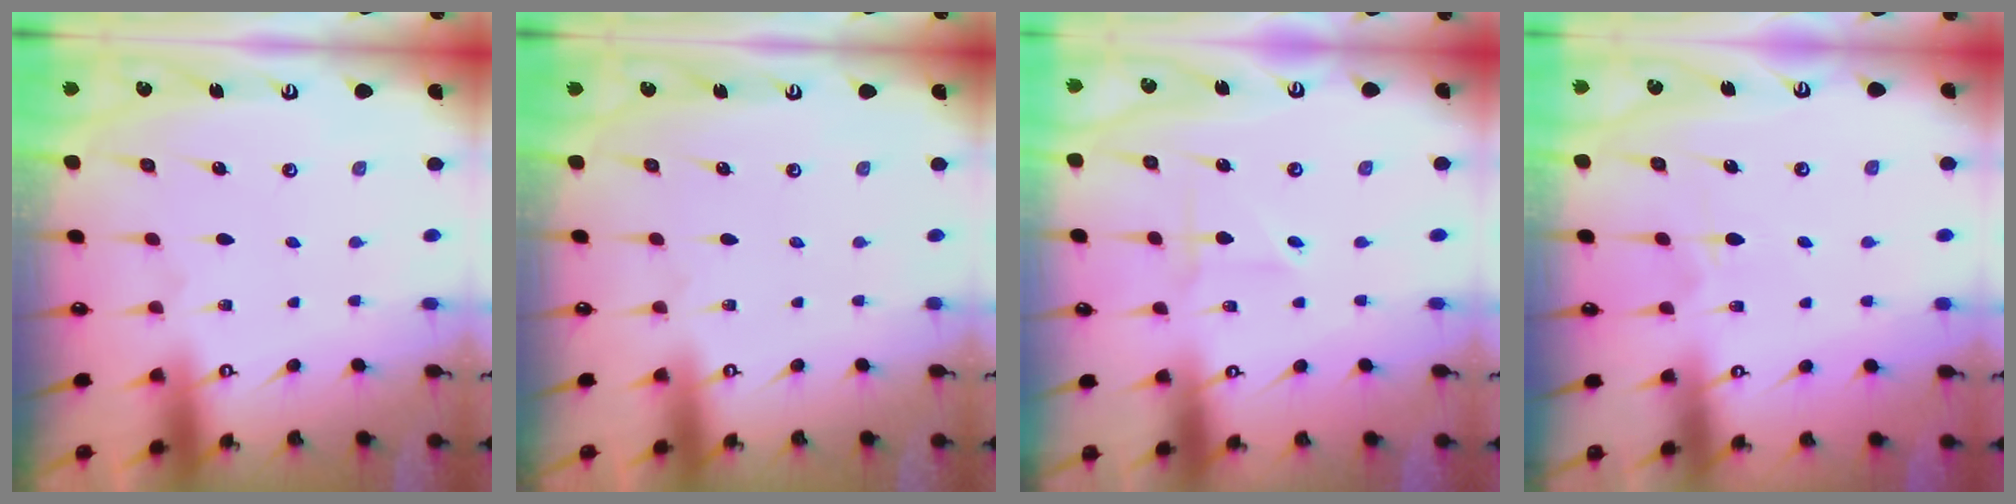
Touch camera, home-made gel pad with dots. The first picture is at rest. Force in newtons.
{"total": 0.0}
{"total": 2.1, "press": 1.8, "slide": 1.1}
{"total": 4.6, "press": 4.5, "slide": 0.6}